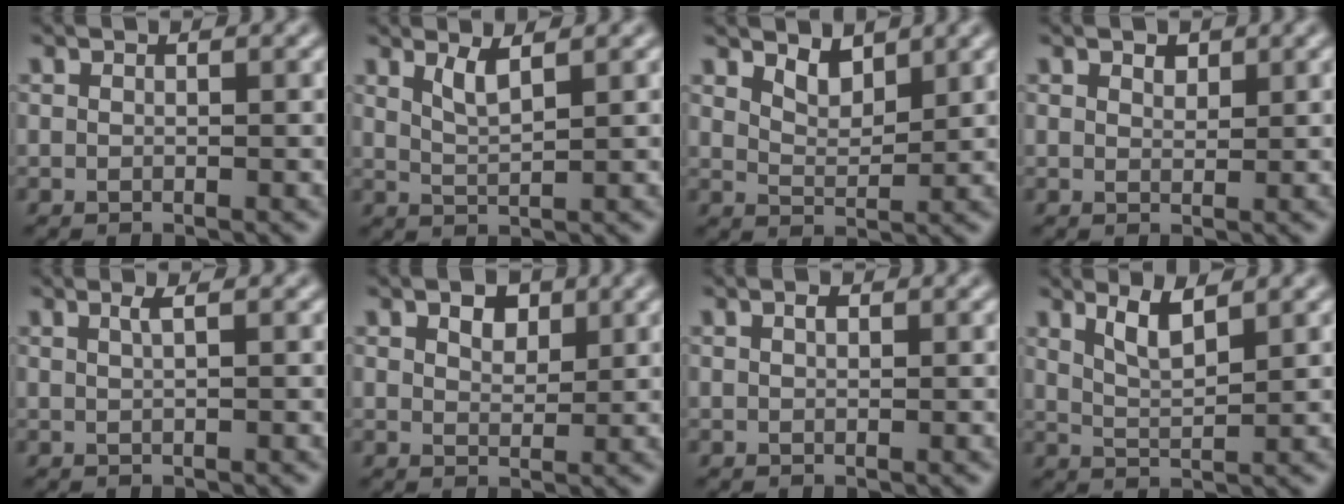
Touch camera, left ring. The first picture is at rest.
{"total": 2.1, "force": [1.3, 0.5, 1.5], "torque": [-0.028, -0.004, 0.027]}
{"total": 2.3, "force": [2.0, 0.8, 1.0], "torque": [-0.021, -0.005, 0.035]}
{"total": 1.1, "force": [0.8, 0.6, 0.4], "torque": [-0.007, 0.001, 0.015]}
{"total": 1.2, "force": [0.5, 0.4, 1.1], "torque": [-0.014, 0.001, 0.006]}
{"total": 2.6, "force": [1.5, 1.4, 1.5], "torque": [-0.023, 0.002, 0.025]}
{"total": 0.8, "force": [0.4, 0.4, 0.5], "torque": [-0.011, 0.002, 0.006]}
{"total": 2.8, "force": [1.9, 0.6, 2.0], "torque": [-0.037, -0.005, 0.038]}